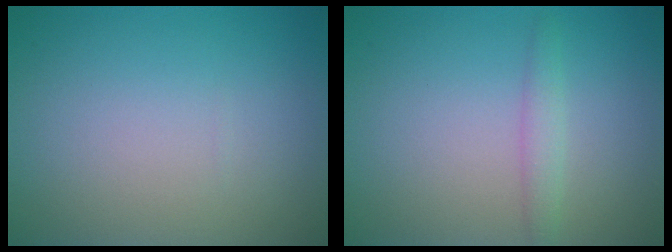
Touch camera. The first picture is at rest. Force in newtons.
{"total": 1.4, "press": 1.4, "slide": 0.0}